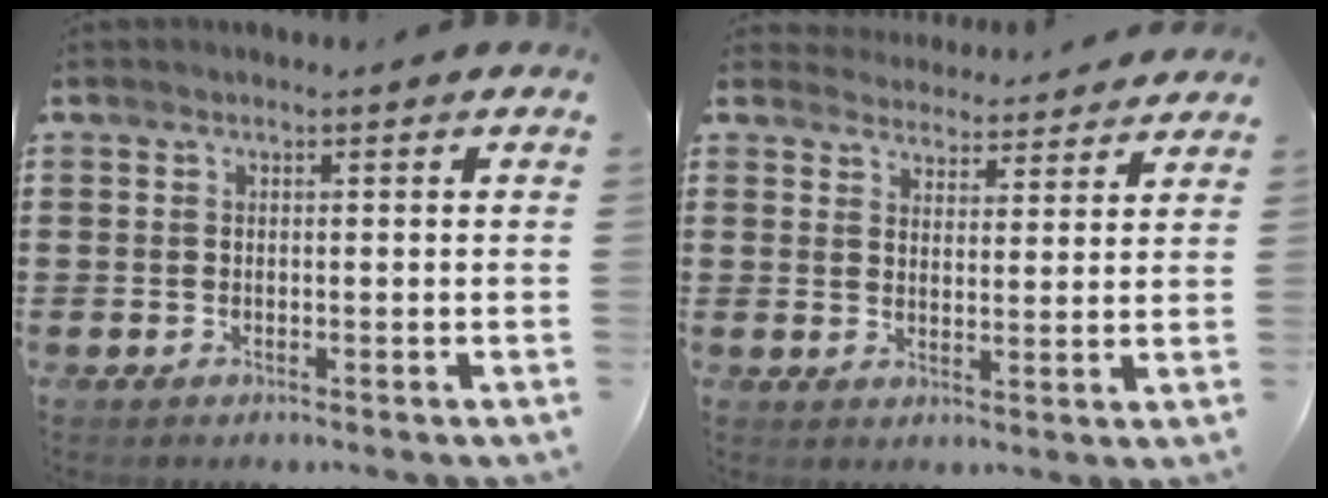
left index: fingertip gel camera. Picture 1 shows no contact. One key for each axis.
{"total": 4.1, "fx": 4.1, "fy": 0.2, "fz": -0.2, "tx": -0.014, "ty": -0.022, "tz": 0.072}